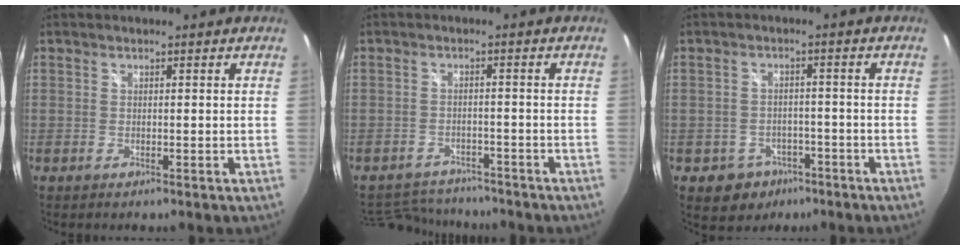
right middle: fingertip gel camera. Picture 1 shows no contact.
{"total": 9.2, "force": [-8.3, 3.2, 2.0], "torque": [-0.055, 0.013, -0.121]}
{"total": 6.4, "force": [-3.5, 5.1, 1.6], "torque": [-0.042, 0.015, -0.035]}